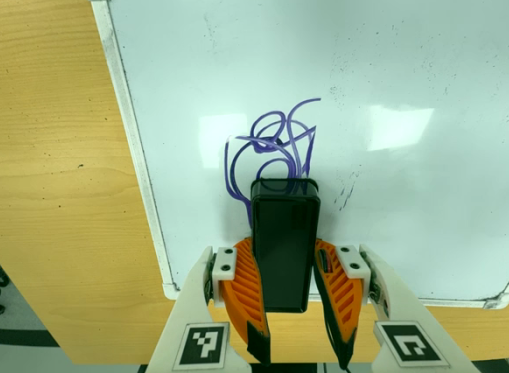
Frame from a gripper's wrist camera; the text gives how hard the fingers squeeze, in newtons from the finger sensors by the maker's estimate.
{"total": 13.8, "left": 13.8, "right": 13.7}